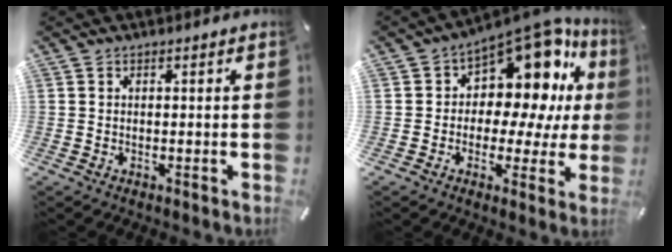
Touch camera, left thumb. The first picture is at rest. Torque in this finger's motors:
{"motor_torque": [0.70, 0.63, 0.79, 0.48, 0.13]}